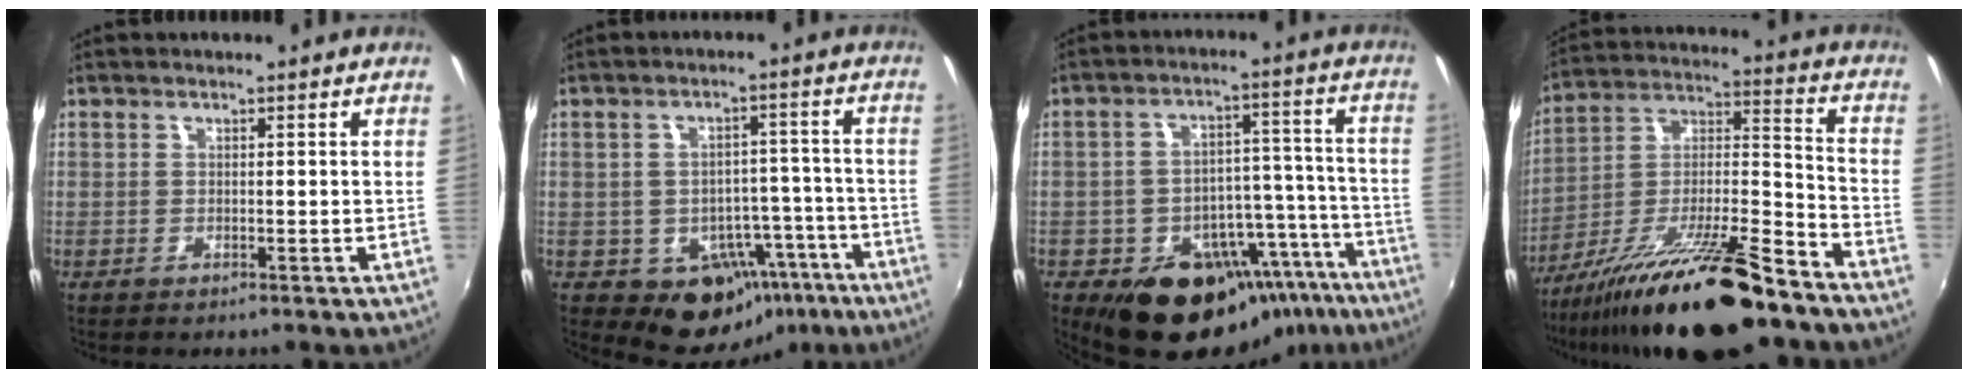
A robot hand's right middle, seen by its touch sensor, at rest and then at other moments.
{"total": 11.0, "force": [-6.4, 8.2, 3.6], "torque": [-0.050, 0.039, -0.052]}
{"total": 19.5, "force": [-13.7, 11.4, 7.8], "torque": [-0.129, 0.051, -0.166]}
{"total": 21.9, "force": [-15.9, 3.9, 14.6], "torque": [-0.249, -0.019, -0.260]}